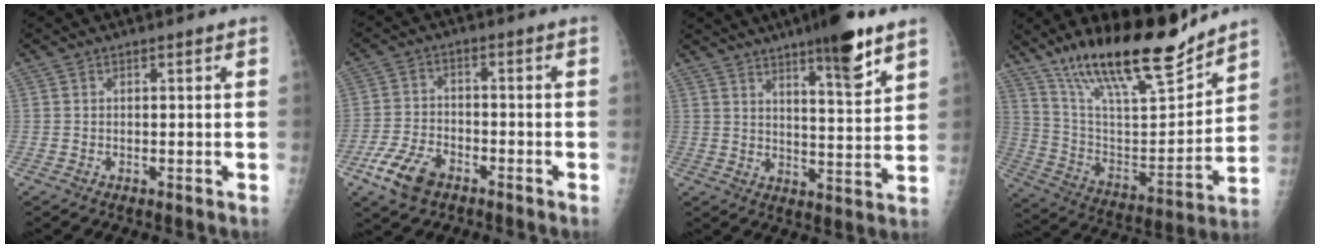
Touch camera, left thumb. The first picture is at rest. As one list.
[{"total": 8.4, "force": [-5.0, 4.8, 4.8], "torque": [-0.096, 0.015, -0.092]}, {"total": 12.2, "force": [8.1, 2.0, 8.9], "torque": [-0.120, -0.047, 0.120]}, {"total": 23.3, "force": [18.0, 5.9, 13.7], "torque": [-0.203, -0.085, 0.314]}]